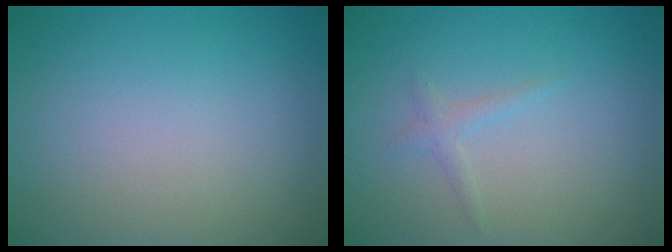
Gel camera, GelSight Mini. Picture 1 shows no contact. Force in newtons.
{"total": 1.0, "press": 1.0, "slide": 0.1}